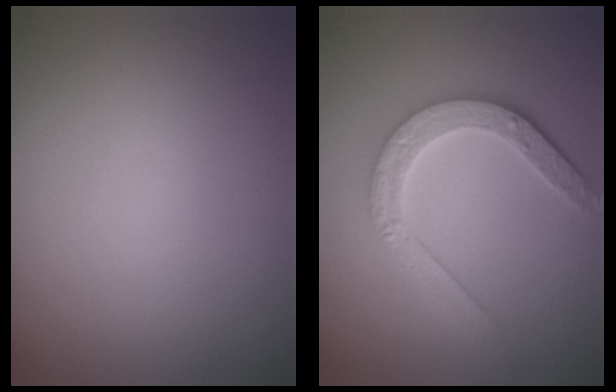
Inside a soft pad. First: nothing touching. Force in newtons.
{"total": 4.8, "press": 3.6, "slide": 3.1}